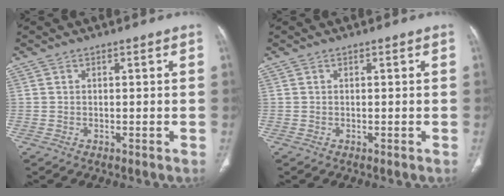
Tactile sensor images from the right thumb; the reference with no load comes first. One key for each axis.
{"total": 0.0}